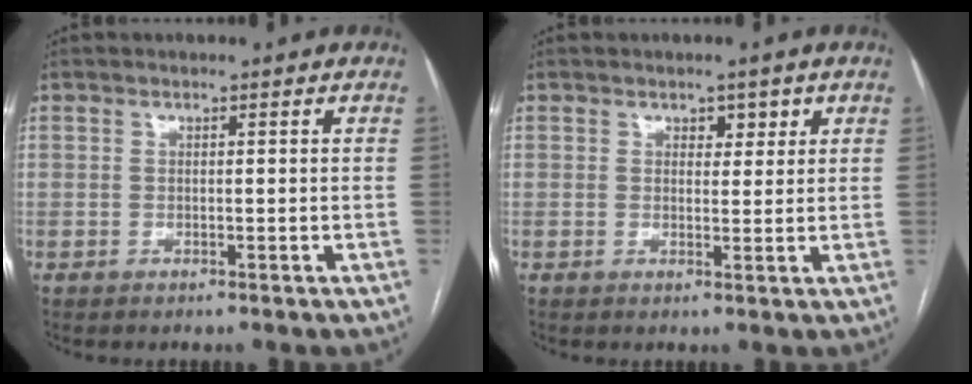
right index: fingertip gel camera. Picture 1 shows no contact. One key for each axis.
{"total": 2.3, "fx": 1.3, "fy": 1.5, "fz": 1.2, "tx": -0.009, "ty": 0.000, "tz": 0.017}